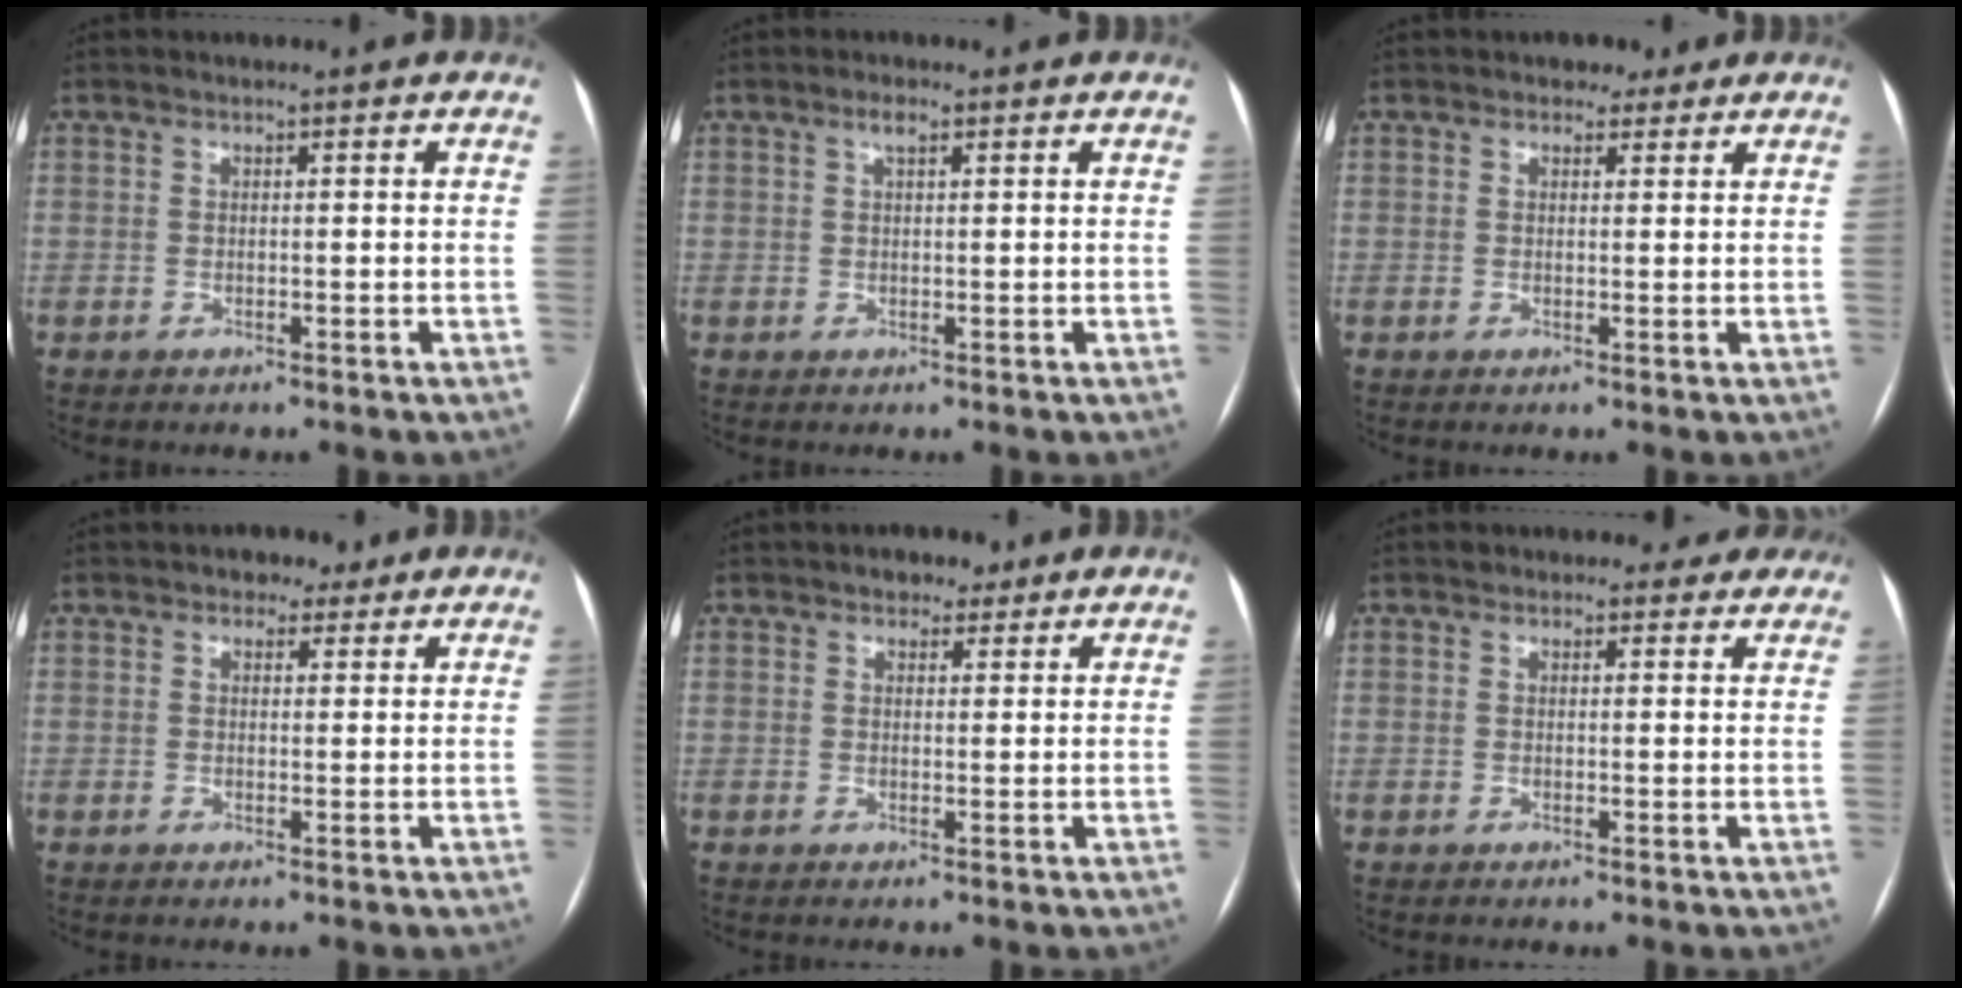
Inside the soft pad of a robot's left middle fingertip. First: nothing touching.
{"total": 1.5, "force": [0.9, 0.4, 1.2], "torque": [-0.023, 0.007, 0.015]}
{"total": 2.4, "force": [1.7, 1.5, 0.7], "torque": [-0.005, 0.005, 0.021]}
{"total": 2.9, "force": [1.9, 1.9, 1.1], "torque": [-0.012, 0.010, 0.023]}
{"total": 2.9, "force": [2.0, 1.8, 1.2], "torque": [-0.014, 0.009, 0.026]}
{"total": 4.9, "force": [4.2, 2.4, 0.7], "torque": [0.010, 0.010, 0.039]}